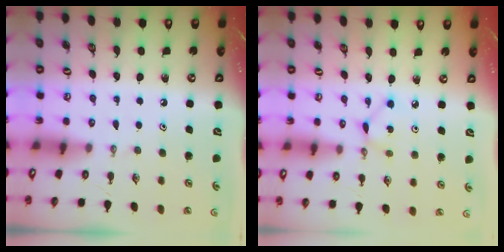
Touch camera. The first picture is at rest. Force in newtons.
{"total": 2.2, "press": 2.2, "slide": 0.1}